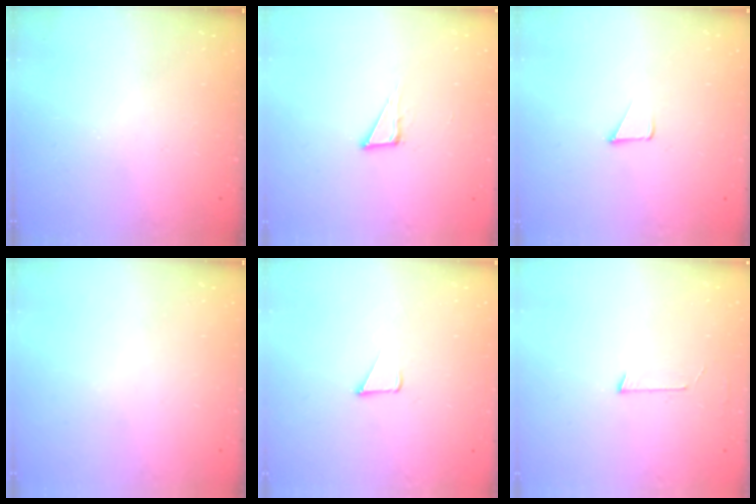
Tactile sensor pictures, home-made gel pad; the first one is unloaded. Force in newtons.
{"total": 6.4, "press": 6.4, "slide": 0.4}
{"total": 1.7, "press": 1.7, "slide": 0.1}
{"total": 0.0}
{"total": 2.4, "press": 2.4, "slide": 0.2}
{"total": 2.7, "press": 2.7, "slide": 0.2}